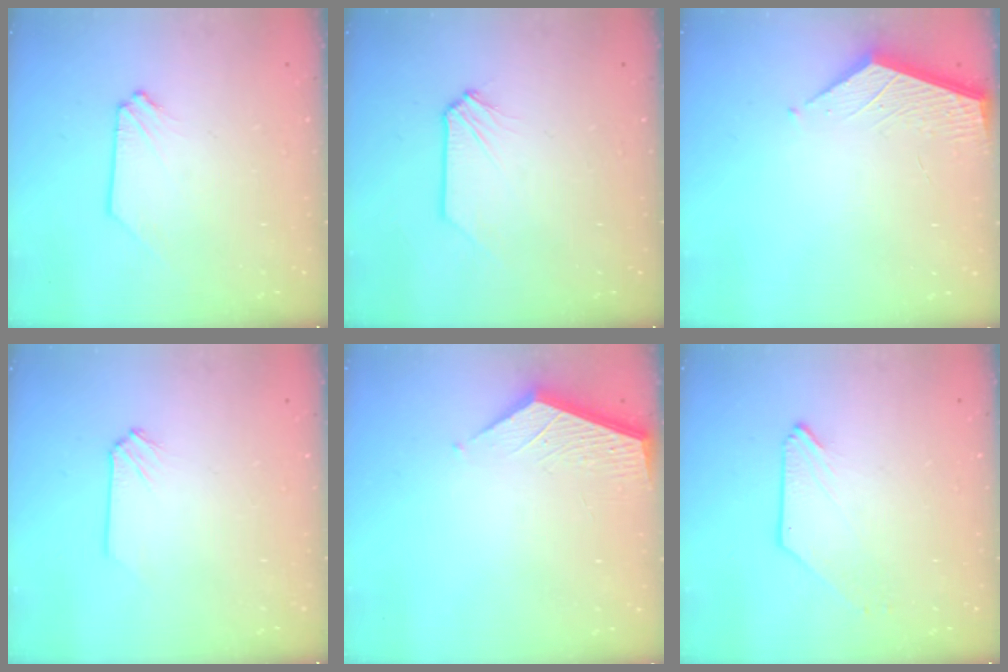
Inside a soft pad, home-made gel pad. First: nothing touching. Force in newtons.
{"total": 0.0}
{"total": 1.9, "press": 1.9, "slide": 0.2}
{"total": 0.0}
{"total": 3.7, "press": 3.7, "slide": 0.3}
{"total": 0.0}